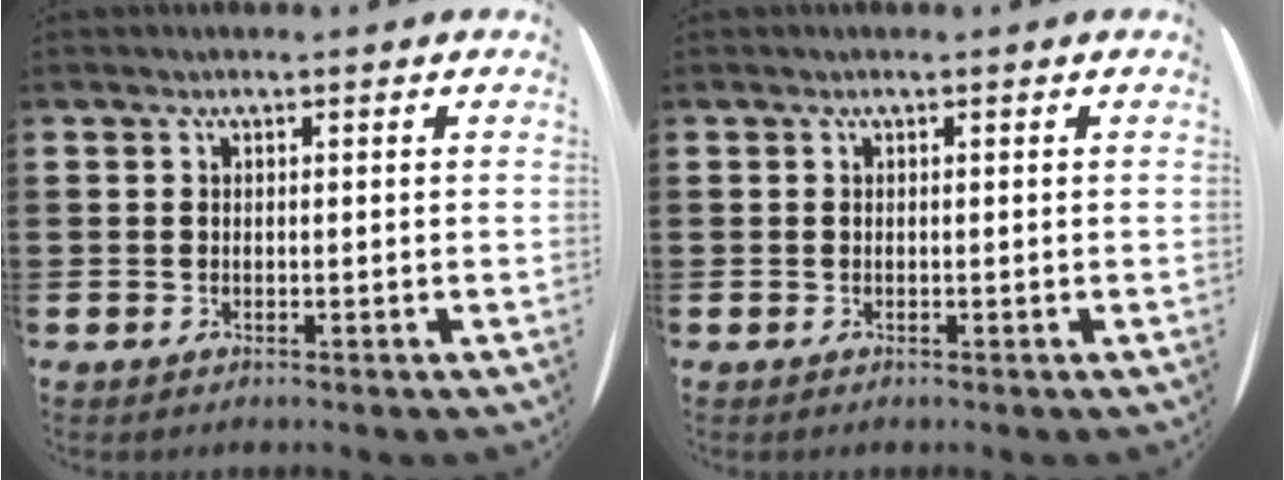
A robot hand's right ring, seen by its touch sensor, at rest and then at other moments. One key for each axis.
{"total": 0.0}